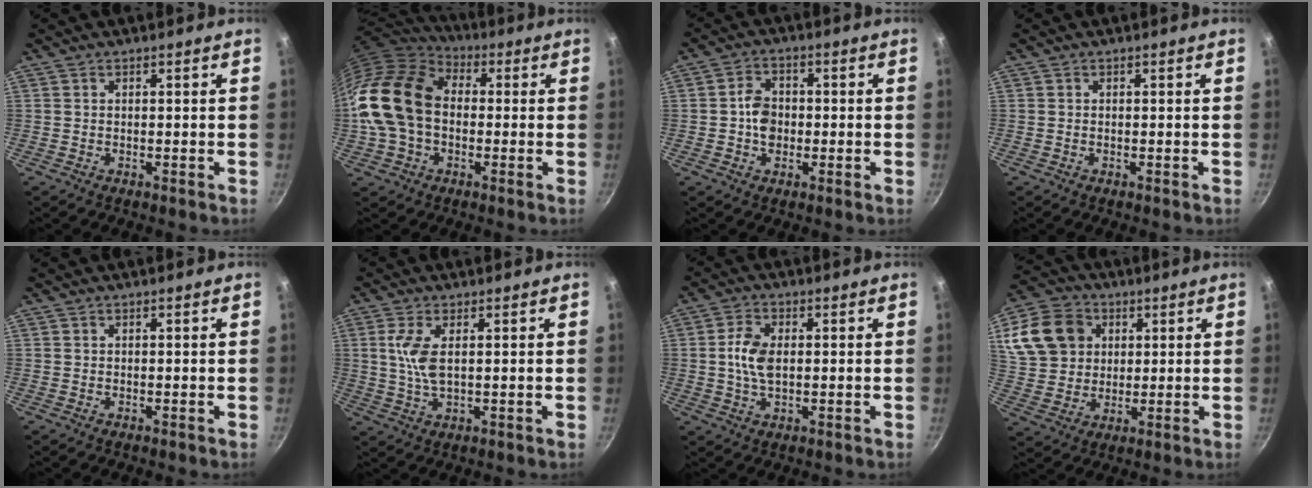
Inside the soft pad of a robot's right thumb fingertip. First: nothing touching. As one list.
[{"total": 18.5, "force": [-0.4, 13.5, 12.8], "torque": [-0.233, 0.036, -0.020]}, {"total": 5.3, "force": [-0.6, 4.1, 3.3], "torque": [-0.036, 0.014, -0.016]}, {"total": 0.0}, {"total": 0.0}, {"total": 5.9, "force": [1.1, 2.2, 5.3], "torque": [-0.116, -0.001, 0.025]}, {"total": 6.3, "force": [0.3, 3.6, 5.1], "torque": [-0.098, 0.005, 0.003]}, {"total": 16.3, "force": [5.3, 13.1, 8.0], "torque": [-0.146, 0.006, 0.097]}]